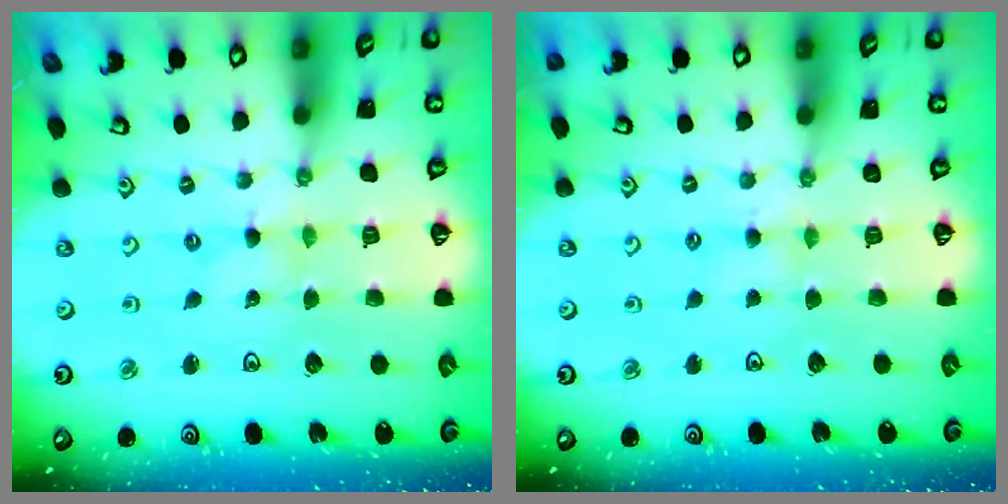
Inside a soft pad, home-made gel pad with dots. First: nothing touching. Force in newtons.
{"total": 3.0, "press": 2.9, "slide": 0.5}